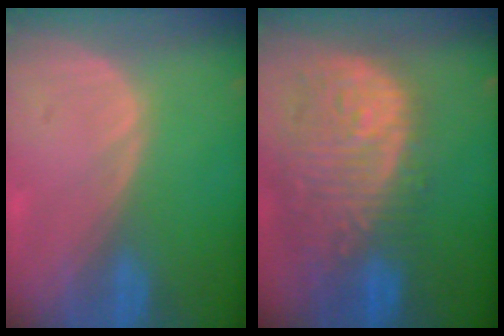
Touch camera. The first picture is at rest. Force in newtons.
{"total": 13.4, "press": 11.3, "slide": 7.3}